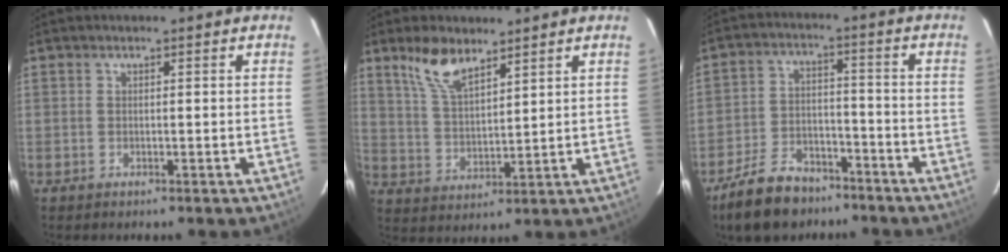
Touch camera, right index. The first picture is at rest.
{"total": 8.5, "force": [6.1, 3.3, 4.9], "torque": [-0.096, 0.011, 0.126]}
{"total": 12.5, "force": [-9.4, 6.6, 4.9], "torque": [-0.122, 0.012, -0.148]}